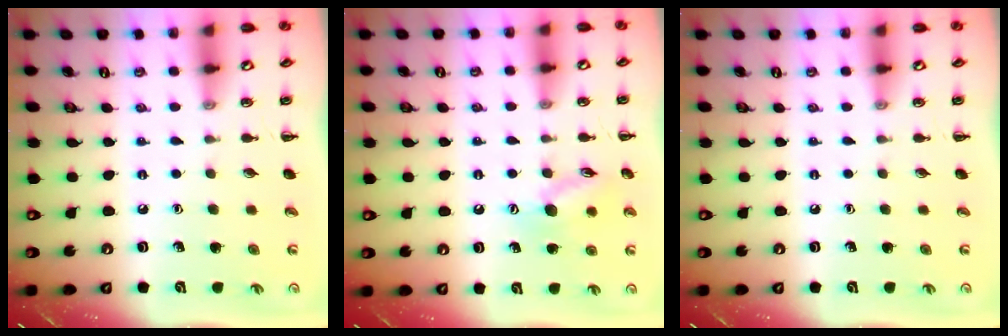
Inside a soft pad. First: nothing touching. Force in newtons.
{"total": 10.7, "press": 10.6, "slide": 1.5}
{"total": 0.0}